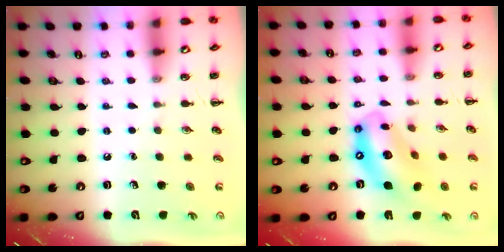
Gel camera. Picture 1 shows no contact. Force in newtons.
{"total": 13.9, "press": 13.4, "slide": 3.8}